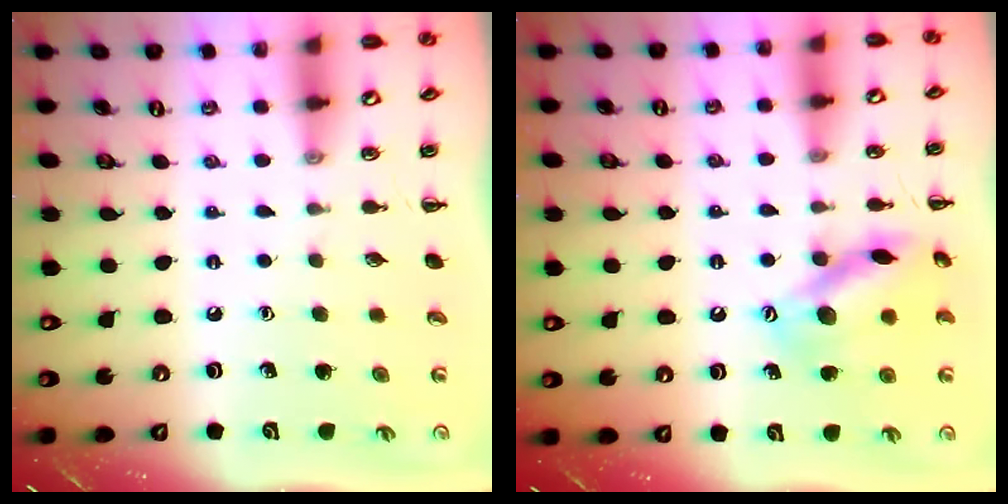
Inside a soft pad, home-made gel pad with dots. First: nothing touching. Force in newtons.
{"total": 14.6, "press": 14.6, "slide": 1.2}